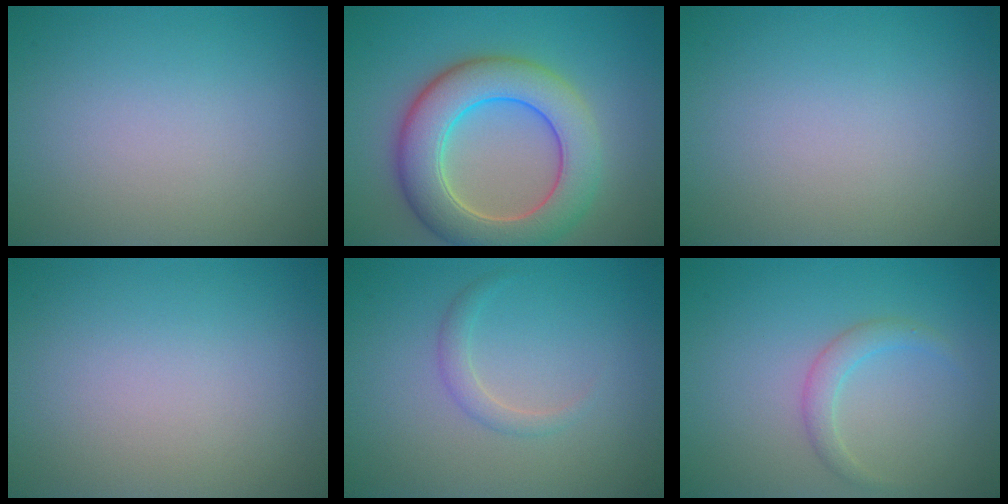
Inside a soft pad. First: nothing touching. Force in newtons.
{"total": 8.4, "press": 8.4, "slide": 0.5}
{"total": 0.0}
{"total": 0.0}
{"total": 1.3, "press": 1.2, "slide": 0.1}
{"total": 1.7, "press": 1.7, "slide": 0.1}